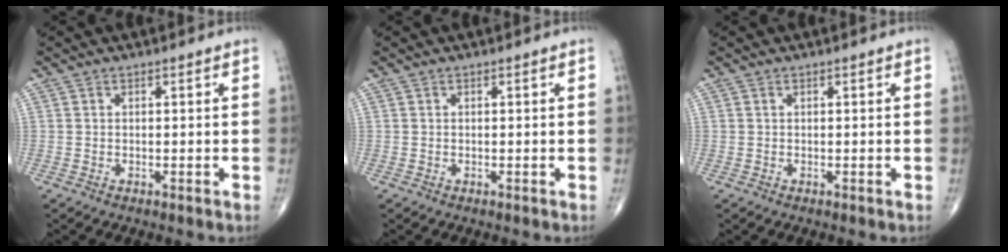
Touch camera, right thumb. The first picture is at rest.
{"total": 0.0}
{"total": 0.0}